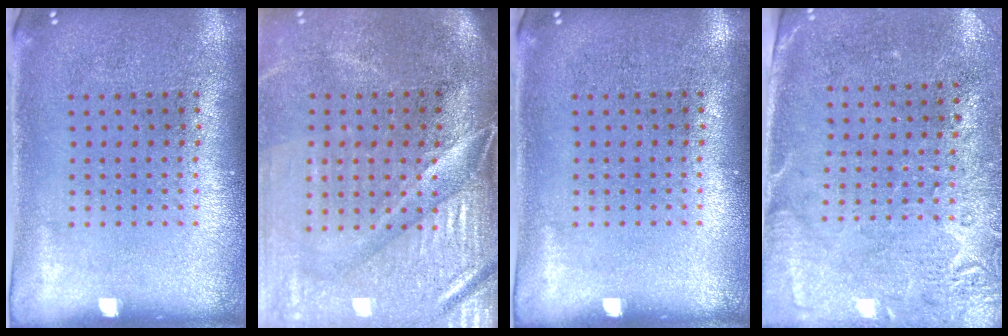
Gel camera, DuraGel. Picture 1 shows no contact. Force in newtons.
{"total": 4.6, "press": 3.9, "slide": 2.4}
{"total": 0.0}
{"total": 2.8, "press": 2.3, "slide": 1.5}